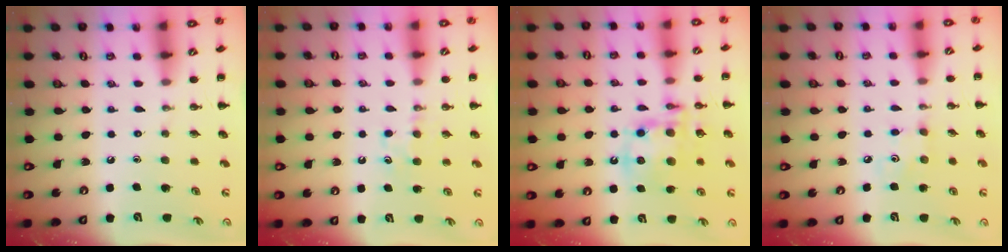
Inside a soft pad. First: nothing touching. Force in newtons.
{"total": 4.8, "press": 4.6, "slide": 1.2}
{"total": 13.7, "press": 13.3, "slide": 3.3}
{"total": 3.1, "press": 3.0, "slide": 0.7}